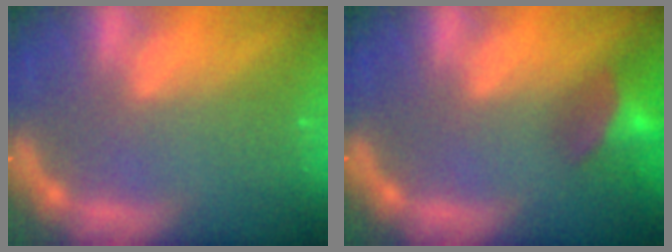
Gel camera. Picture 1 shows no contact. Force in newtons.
{"total": 6.5}